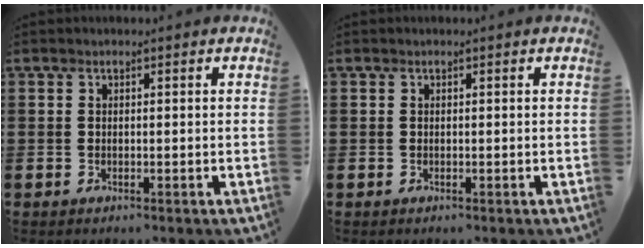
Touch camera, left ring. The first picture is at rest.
{"total": 0.0}